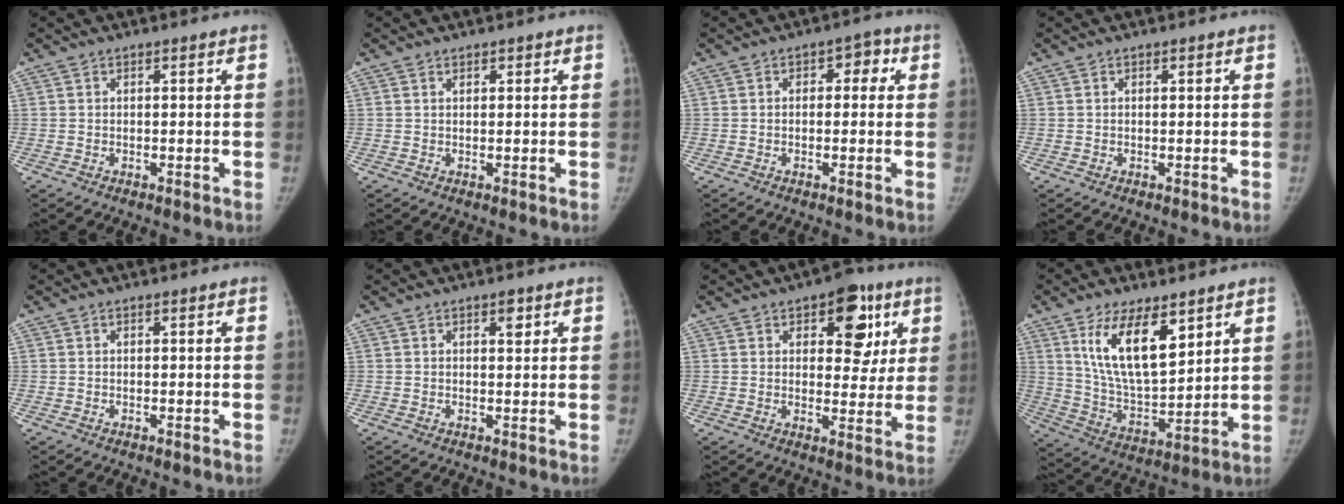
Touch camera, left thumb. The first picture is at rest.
{"total": 0.7, "force": [0.5, 0.4, 0.2], "torque": [0.002, -0.003, 0.006]}
{"total": 4.1, "force": [0.7, 2.7, 3.0], "torque": [-0.013, 0.013, 0.001]}
{"total": 0.0}
{"total": 0.0}
{"total": 2.0, "force": [1.1, 1.0, 1.4], "torque": [-0.010, -0.003, 0.014]}
{"total": 11.5, "force": [4.9, 6.7, 7.9], "torque": [-0.047, -0.013, 0.060]}
{"total": 15.0, "force": [7.6, 6.5, 11.2], "torque": [-0.170, -0.045, 0.154]}